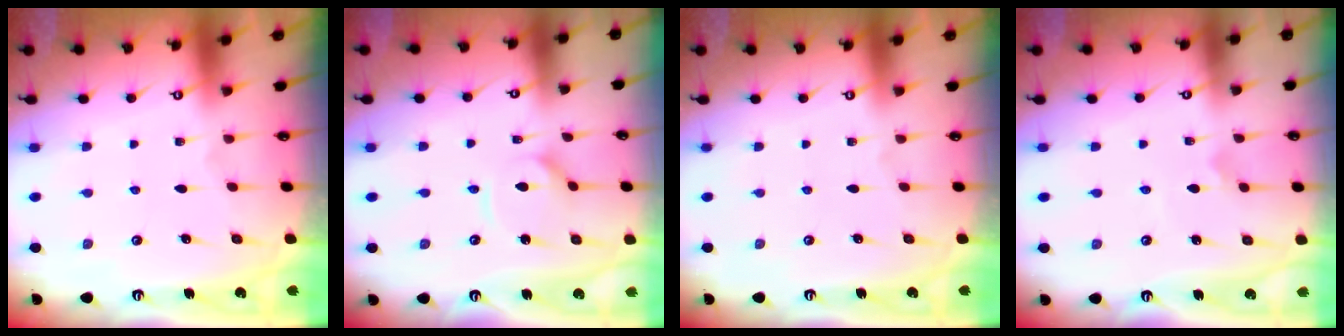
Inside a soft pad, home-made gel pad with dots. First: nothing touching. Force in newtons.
{"total": 5.4, "press": 5.4, "slide": 0.4}
{"total": 0.0}
{"total": 1.9, "press": 1.9, "slide": 0.1}